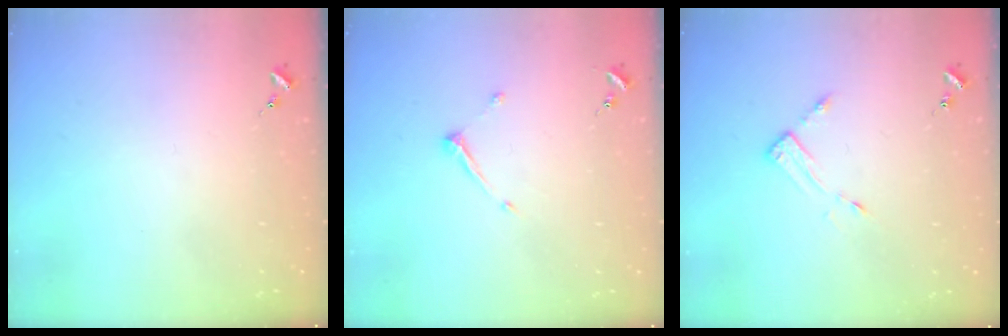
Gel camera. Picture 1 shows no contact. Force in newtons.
{"total": 6.7, "press": 6.7, "slide": 0.3}
{"total": 3.0, "press": 3.0, "slide": 0.3}